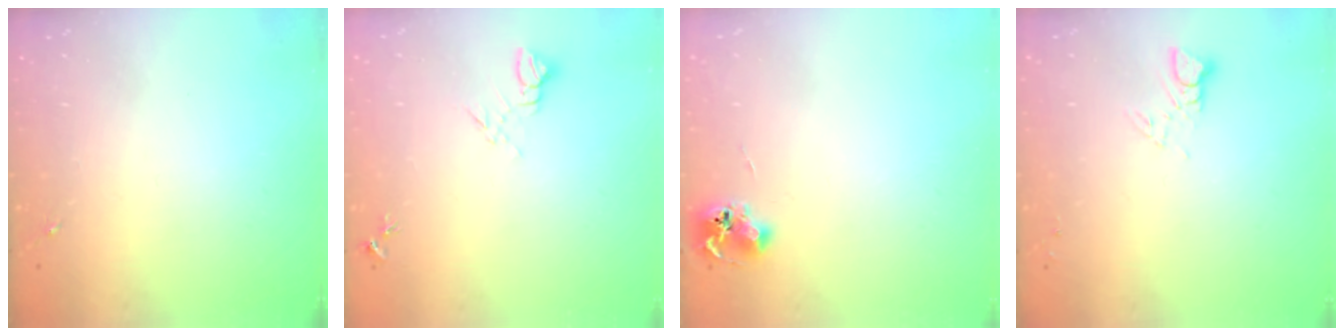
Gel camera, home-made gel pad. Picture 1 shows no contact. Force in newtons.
{"total": 5.8, "press": 5.7, "slide": 0.7}
{"total": 6.8, "press": 6.8, "slide": 0.9}
{"total": 3.0, "press": 3.0, "slide": 0.3}